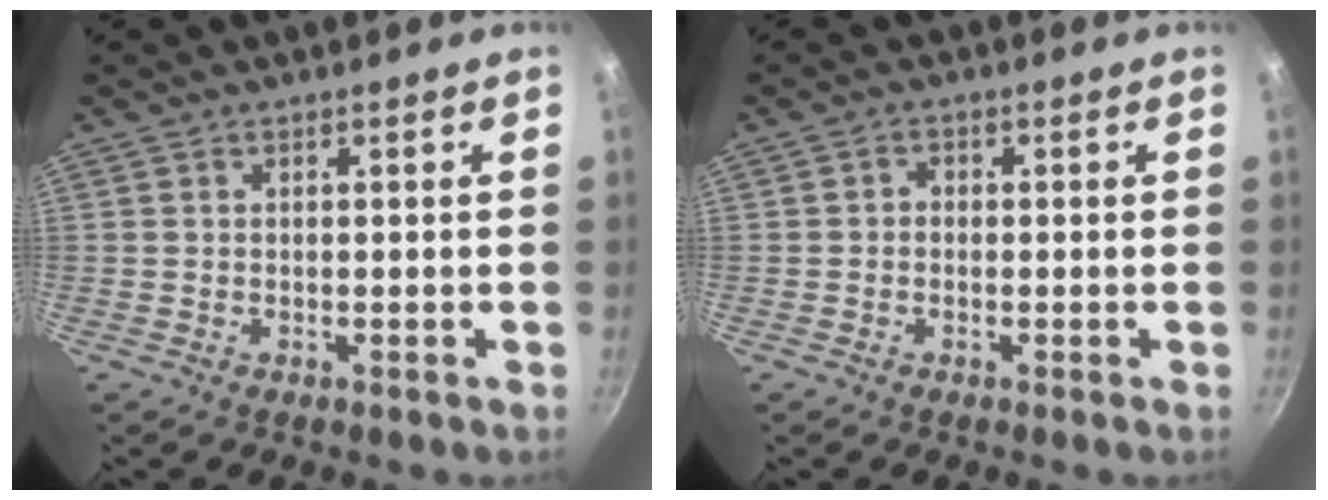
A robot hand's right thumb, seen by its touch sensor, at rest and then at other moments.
{"total": 1.4, "force": [-0.3, 1.2, 0.7], "torque": [-0.009, 0.007, -0.009]}